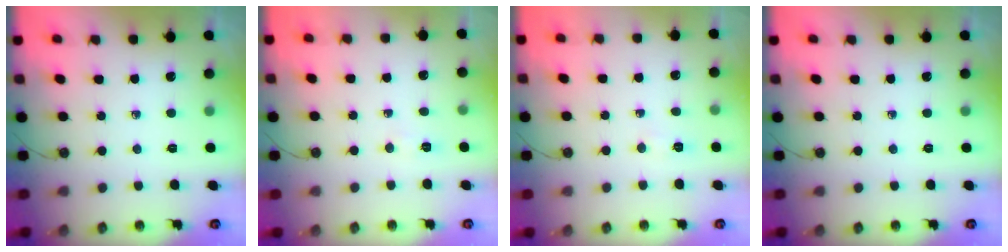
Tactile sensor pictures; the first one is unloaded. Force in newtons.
{"total": 3.0, "press": 3.0, "slide": 0.5}
{"total": 2.9, "press": 2.9, "slide": 0.5}
{"total": 0.0}